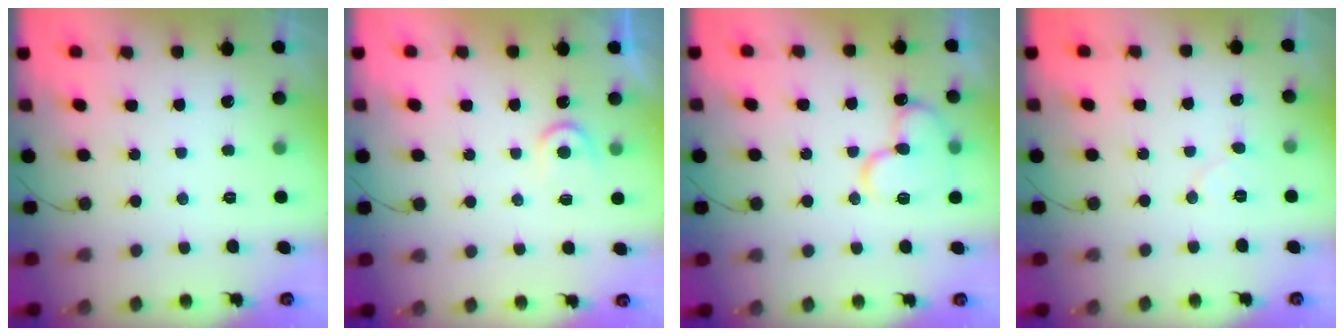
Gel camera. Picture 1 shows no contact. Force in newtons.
{"total": 4.4, "press": 4.4, "slide": 0.5}
{"total": 13.8, "press": 13.7, "slide": 1.8}
{"total": 5.4, "press": 5.4, "slide": 0.5}